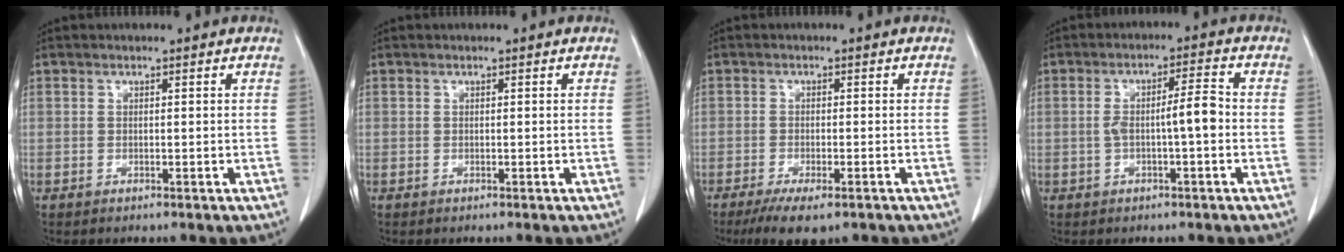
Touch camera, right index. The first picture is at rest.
{"total": 0.0}
{"total": 6.7, "force": [-4.7, 1.6, 4.5], "torque": [-0.068, -0.016, -0.070]}
{"total": 5.5, "force": [-0.8, 0.8, 5.4], "torque": [-0.097, 0.019, -0.009]}